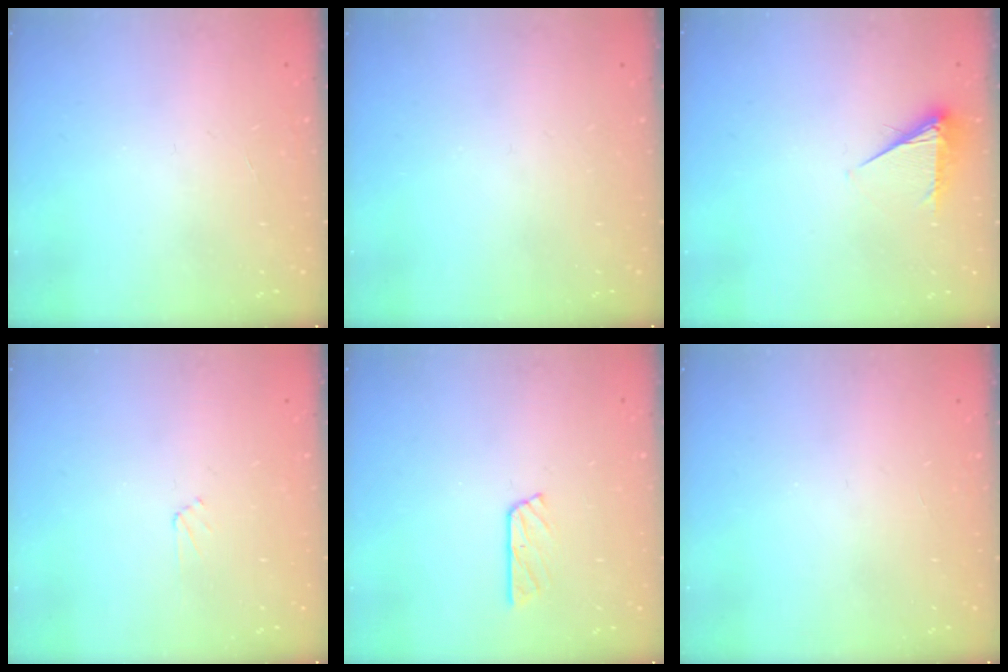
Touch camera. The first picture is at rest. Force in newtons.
{"total": 0.0}
{"total": 4.4, "press": 4.3, "slide": 0.7}
{"total": 2.7, "press": 2.6, "slide": 0.4}
{"total": 3.6, "press": 3.6, "slide": 0.4}
{"total": 0.0}